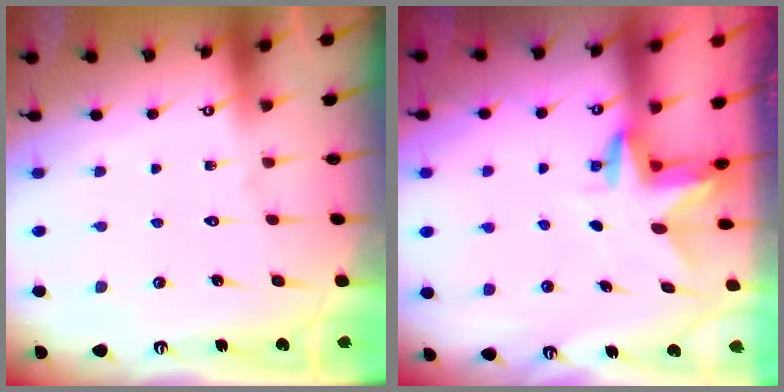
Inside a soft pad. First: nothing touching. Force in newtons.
{"total": 2.7, "press": 2.7, "slide": 0.1}